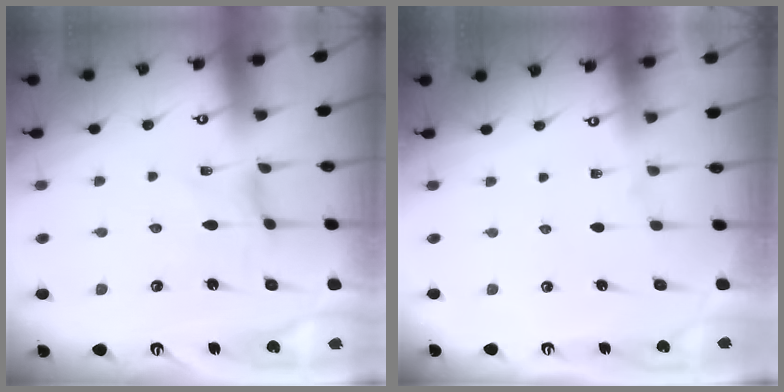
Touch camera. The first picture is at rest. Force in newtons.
{"total": 0.0}